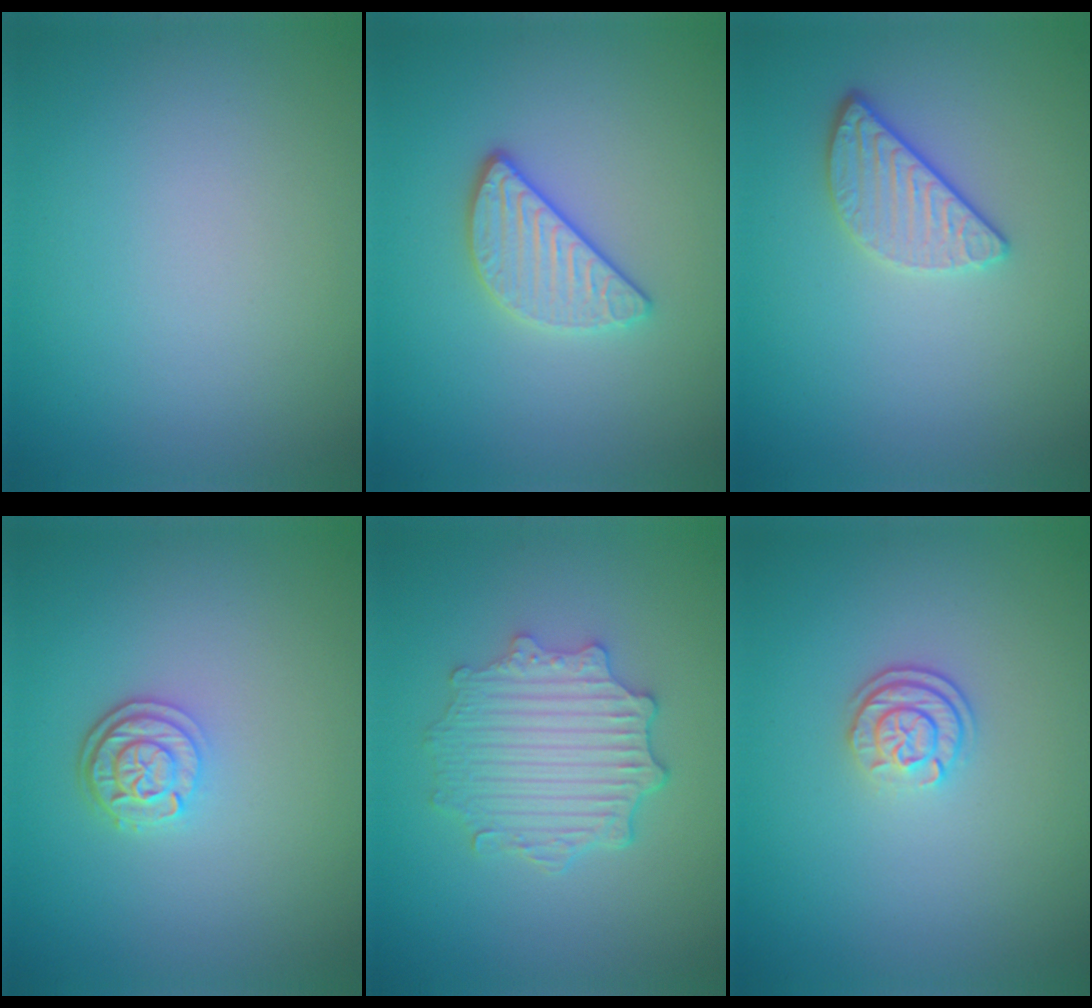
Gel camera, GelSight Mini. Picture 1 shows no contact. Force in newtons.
{"total": 3.1, "press": 2.8, "slide": 1.4}
{"total": 2.6, "press": 2.3, "slide": 1.3}
{"total": 2.5, "press": 2.1, "slide": 1.4}
{"total": 4.6, "press": 3.8, "slide": 2.7}
{"total": 2.2, "press": 1.8, "slide": 1.3}